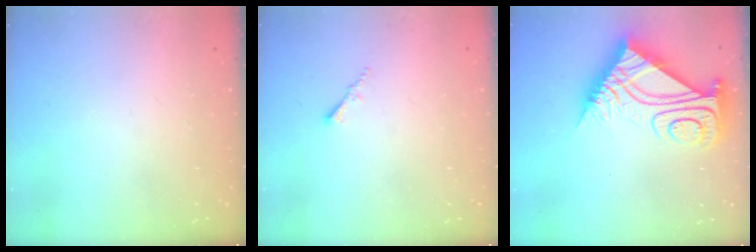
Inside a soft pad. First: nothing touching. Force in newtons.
{"total": 1.2, "press": 1.1, "slide": 0.4}
{"total": 13.2, "press": 13.2, "slide": 1.3}